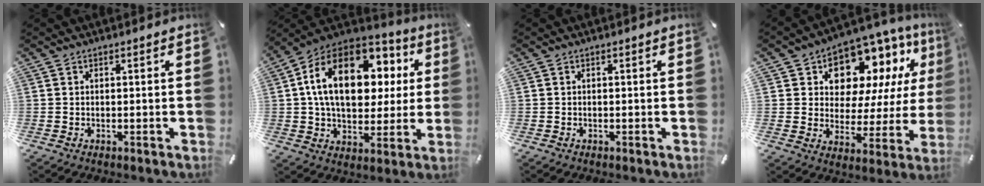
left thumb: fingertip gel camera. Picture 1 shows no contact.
{"total": 21.4, "force": [5.6, 13.8, 15.4], "torque": [-0.284, -0.007, 0.094]}
{"total": 0.0}
{"total": 12.4, "force": [7.7, 8.2, 5.3], "torque": [-0.093, -0.060, 0.144]}